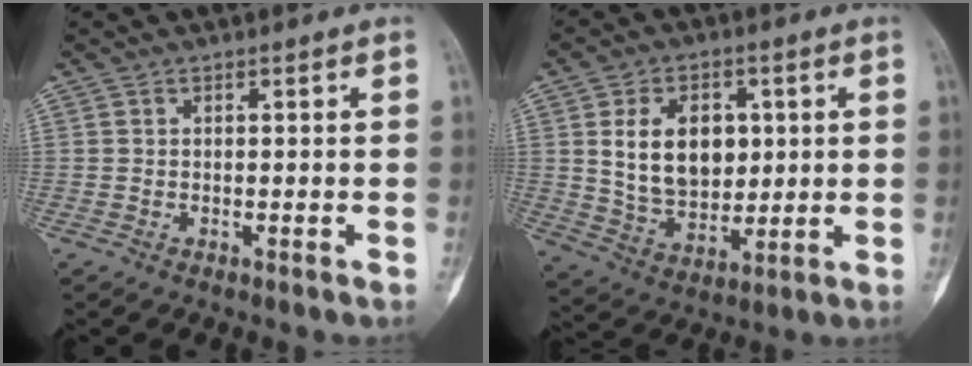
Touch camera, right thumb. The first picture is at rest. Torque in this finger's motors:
{"motor_torque": [-1.04, 1.52, 0.55, -0.33, 0.16]}